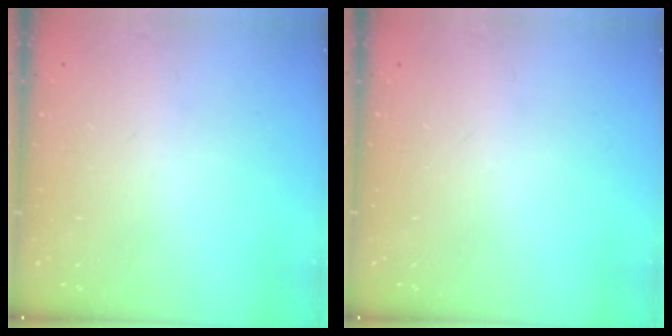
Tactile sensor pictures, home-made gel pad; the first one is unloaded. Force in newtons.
{"total": 0.0}